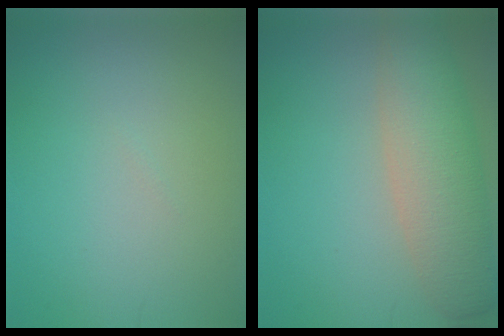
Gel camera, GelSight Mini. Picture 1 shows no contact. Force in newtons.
{"total": 6.9, "press": 6.8, "slide": 0.6}